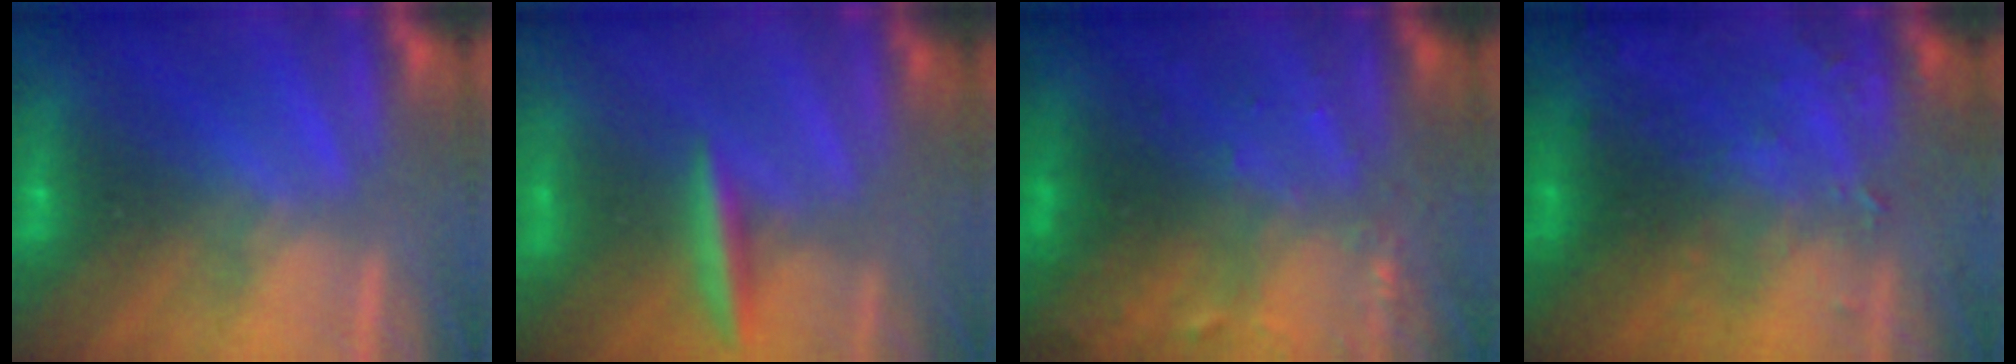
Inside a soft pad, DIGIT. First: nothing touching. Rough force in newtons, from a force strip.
{"total": 3.3}
{"total": 6.3}
{"total": 7.7}